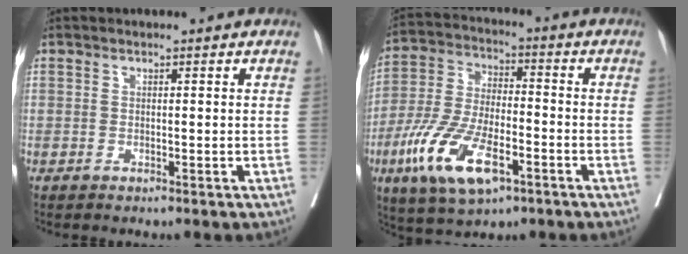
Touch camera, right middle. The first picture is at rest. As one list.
[{"total": 14.1, "force": [-6.3, 5.3, 11.4], "torque": [-0.238, -0.009, -0.113]}]